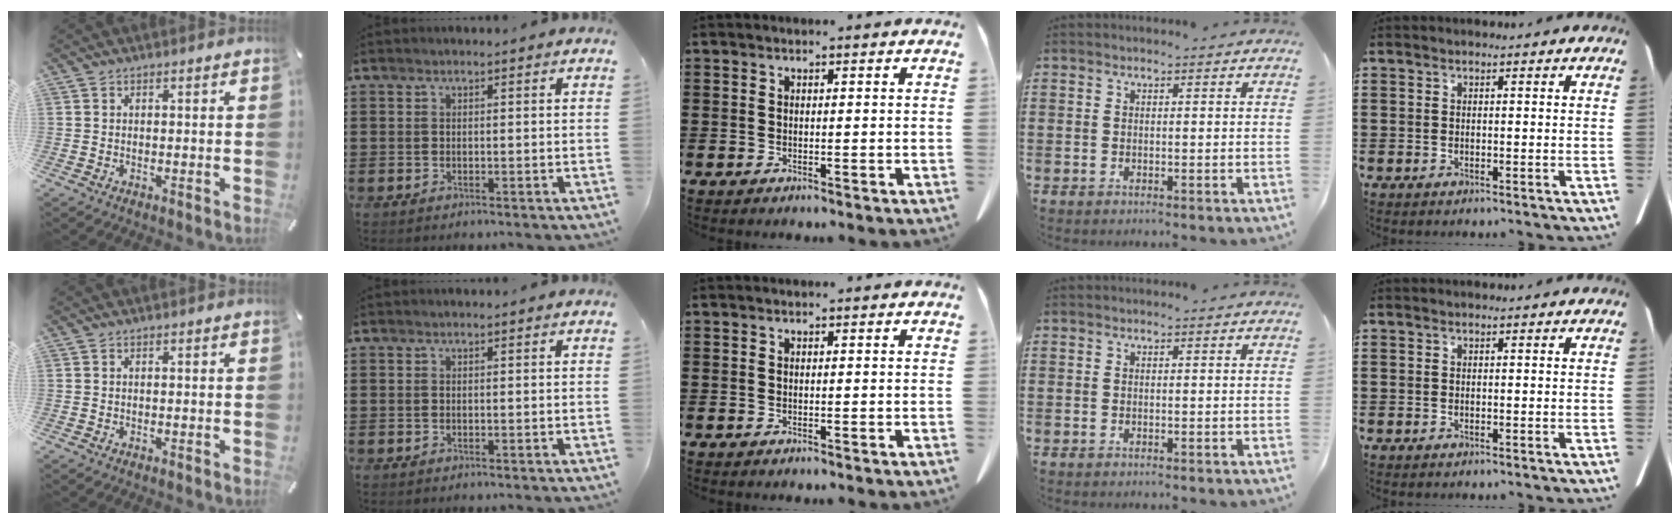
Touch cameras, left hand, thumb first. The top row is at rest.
{}